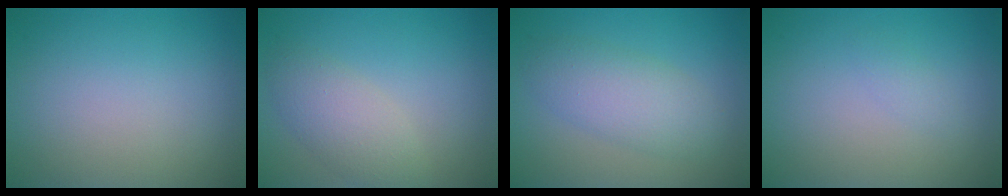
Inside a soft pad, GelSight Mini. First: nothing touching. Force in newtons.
{"total": 3.4, "press": 3.4, "slide": 0.1}
{"total": 4.0, "press": 4.0, "slide": 0.1}
{"total": 0.8, "press": 0.8, "slide": 0.0}